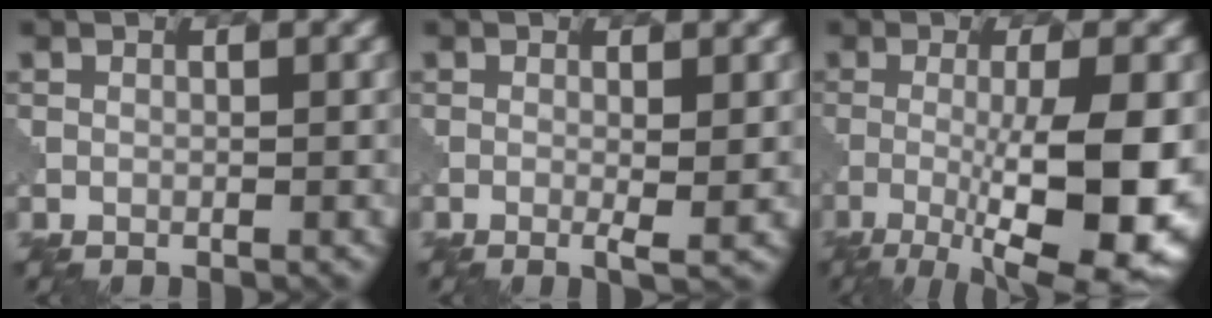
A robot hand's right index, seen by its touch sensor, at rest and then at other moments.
{"total": 1.8, "force": [-0.1, 0.2, 1.8], "torque": [-0.030, -0.006, -0.003]}
{"total": 11.2, "force": [-2.7, 2.9, 10.5], "torque": [-0.167, -0.016, -0.038]}